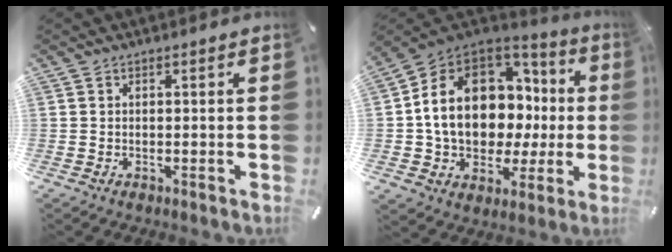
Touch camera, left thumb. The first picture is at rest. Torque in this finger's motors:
{"motor_torque": [2.24, 2.44, 1.31, 0.29, 0.74]}